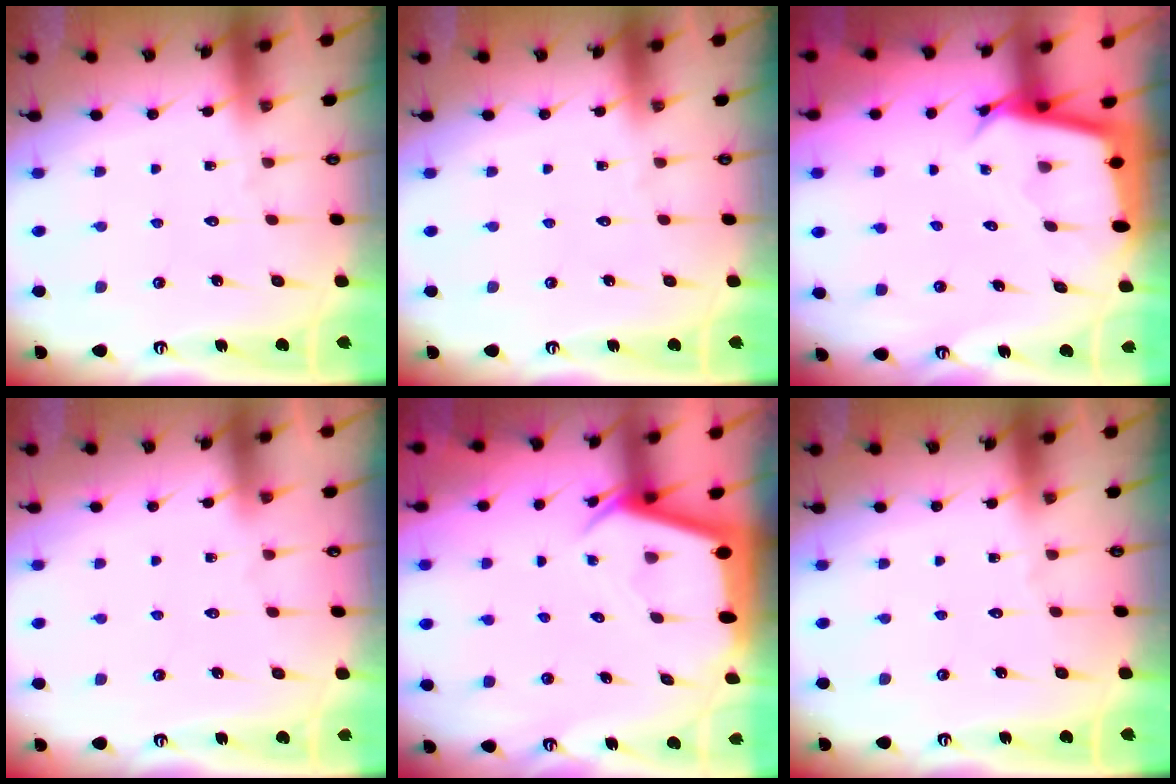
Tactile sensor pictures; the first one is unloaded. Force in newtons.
{"total": 0.0}
{"total": 3.0, "press": 3.0, "slide": 0.2}
{"total": 1.6, "press": 1.5, "slide": 0.3}
{"total": 3.5, "press": 3.5, "slide": 0.3}
{"total": 0.0}